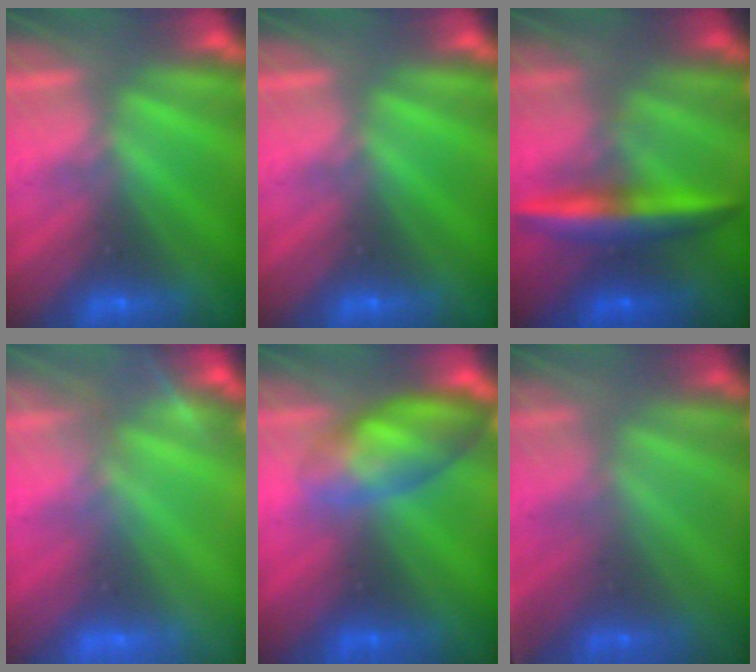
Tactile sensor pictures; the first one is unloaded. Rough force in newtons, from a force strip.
{"total": 0.0}
{"total": 7.3}
{"total": 2.9}
{"total": 5.0}
{"total": 1.8}